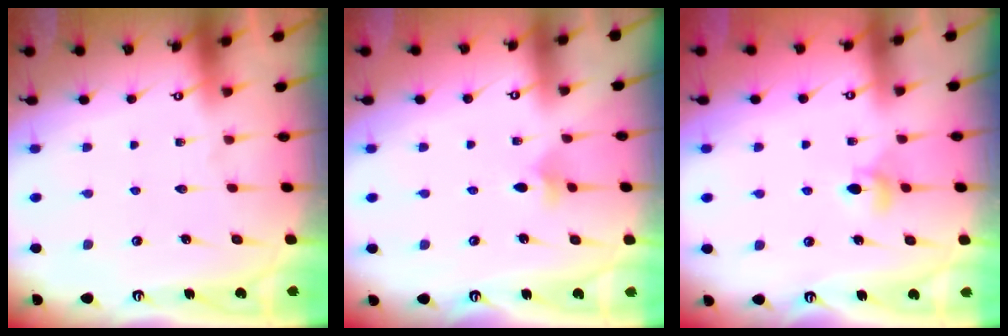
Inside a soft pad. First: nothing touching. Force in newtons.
{"total": 4.2, "press": 4.1, "slide": 1.0}
{"total": 5.1, "press": 5.1, "slide": 0.7}